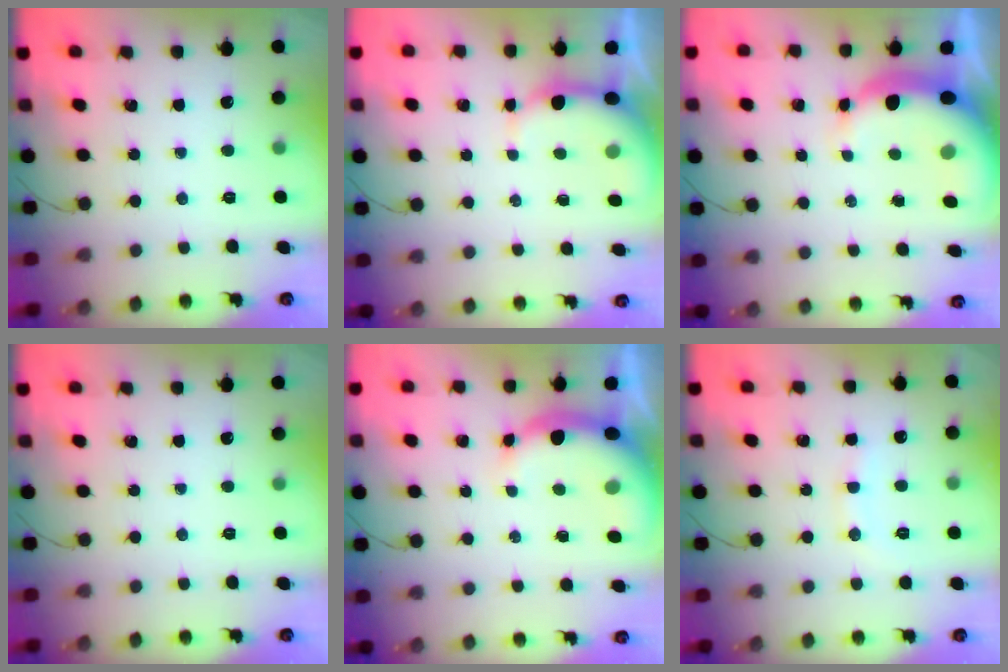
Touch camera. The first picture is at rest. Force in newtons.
{"total": 4.1, "press": 4.0, "slide": 0.7}
{"total": 7.4, "press": 7.2, "slide": 1.7}
{"total": 0.0}
{"total": 7.7, "press": 7.6, "slide": 1.7}
{"total": 6.4, "press": 6.3, "slide": 1.3}